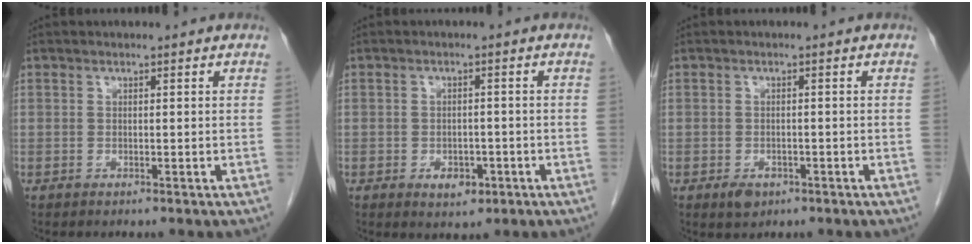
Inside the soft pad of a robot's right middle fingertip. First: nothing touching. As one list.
[{"total": 3.4, "force": [-1.5, 2.2, 2.1], "torque": [-0.026, 0.003, -0.012]}, {"total": 2.4, "force": [-1.3, 1.4, 1.4], "torque": [-0.024, 0.000, -0.012]}]